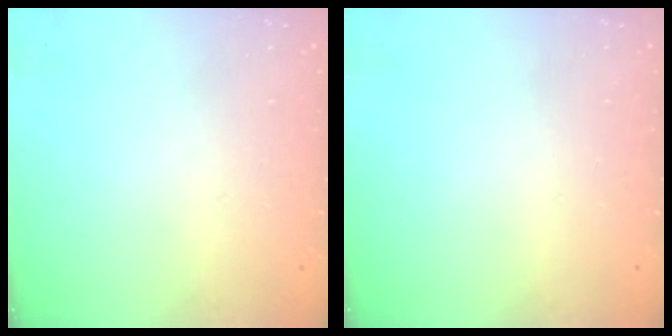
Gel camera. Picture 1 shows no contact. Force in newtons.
{"total": 0.0}